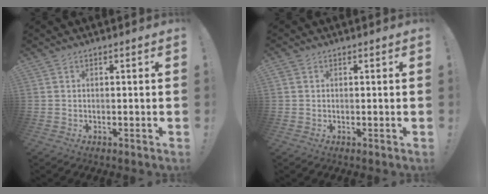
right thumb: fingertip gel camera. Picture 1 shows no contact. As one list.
[{"total": 0.9, "force": [0.4, 0.7, 0.2], "torque": [-0.006, 0.003, 0.007]}]